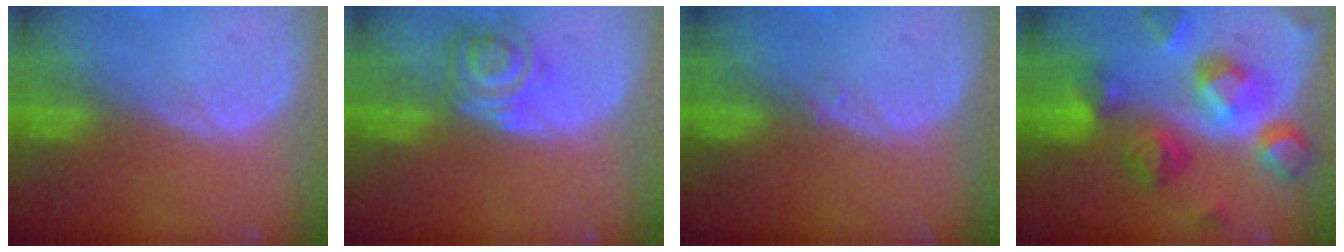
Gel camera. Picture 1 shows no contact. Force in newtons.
{"total": 5.6, "press": 5.2, "slide": 2.2}
{"total": 0.6, "press": 0.5, "slide": 0.3}
{"total": 11.4, "press": 11.3, "slide": 0.9}